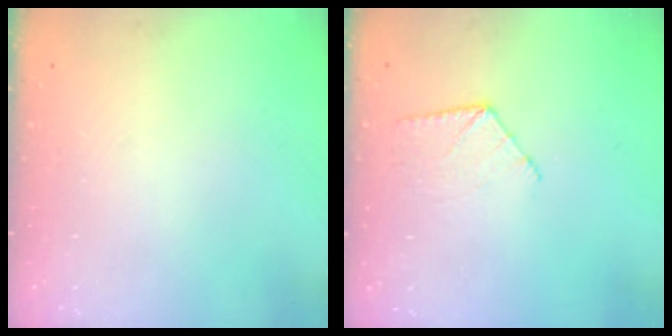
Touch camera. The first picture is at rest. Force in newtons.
{"total": 6.4, "press": 6.4, "slide": 0.6}